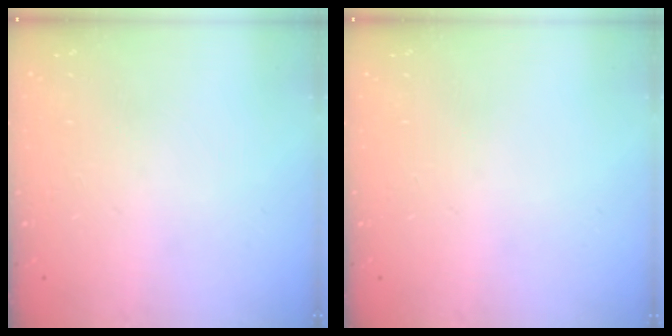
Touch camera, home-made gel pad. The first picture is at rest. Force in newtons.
{"total": 0.0}